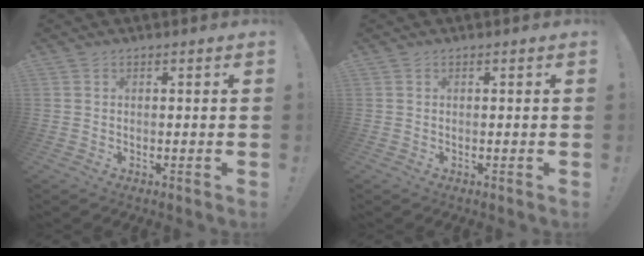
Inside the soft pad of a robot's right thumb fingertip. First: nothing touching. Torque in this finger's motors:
{"motor_torque": [0.24, 0.15, 0.26, -0.18, -0.03]}